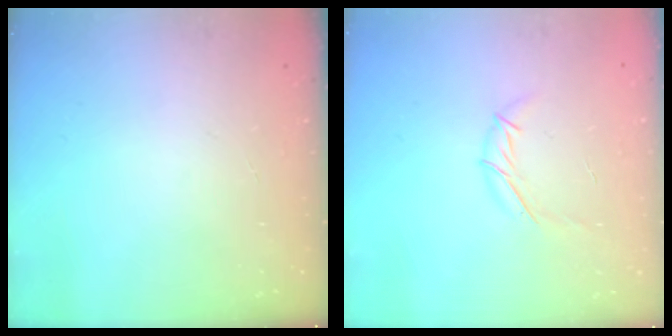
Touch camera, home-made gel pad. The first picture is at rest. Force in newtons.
{"total": 5.6, "press": 5.6, "slide": 0.8}